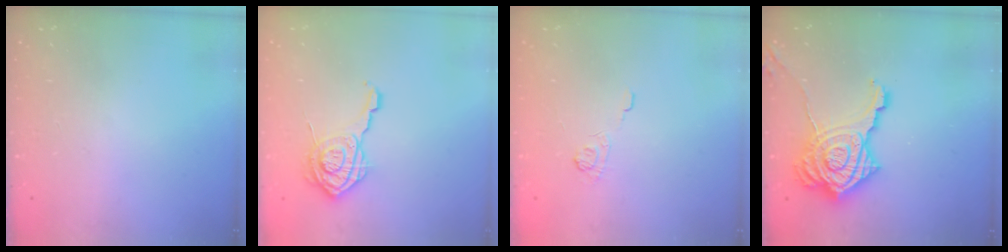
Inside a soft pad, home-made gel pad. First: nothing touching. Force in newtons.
{"total": 11.7, "press": 11.6, "slide": 0.7}
{"total": 2.5, "press": 2.1, "slide": 1.4}
{"total": 23.1, "press": 23.0, "slide": 2.2}